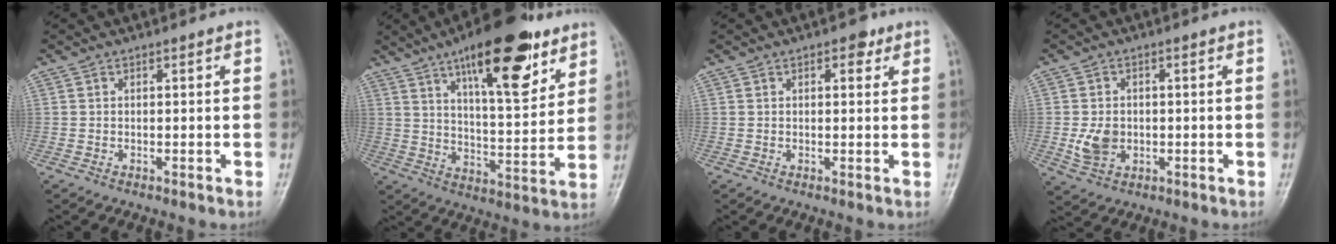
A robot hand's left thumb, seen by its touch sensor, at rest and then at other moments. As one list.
[{"total": 19.9, "force": [11.5, 6.8, 14.8], "torque": [-0.186, -0.050, 0.179]}, {"total": 2.7, "force": [1.4, 1.5, 1.8], "torque": [-0.012, -0.001, 0.015]}, {"total": 5.6, "force": [-0.8, 4.3, 3.6], "torque": [-0.056, -0.002, -0.009]}]